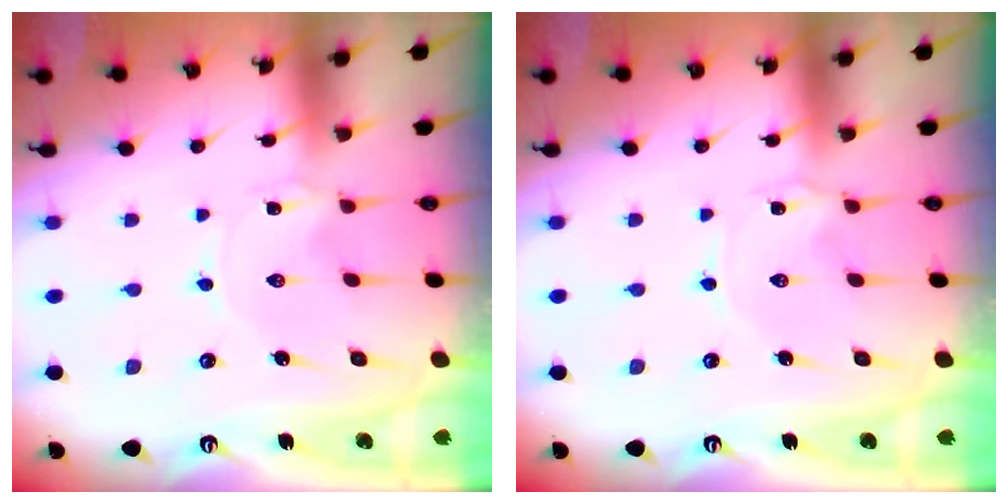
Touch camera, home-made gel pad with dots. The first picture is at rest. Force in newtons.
{"total": 2.0, "press": 2.0, "slide": 0.2}